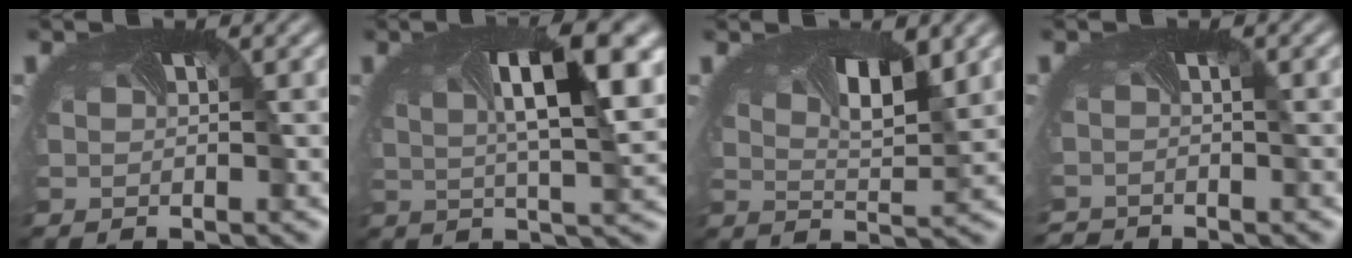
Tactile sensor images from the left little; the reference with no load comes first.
{"total": 9.0, "force": [2.3, 2.6, 8.4], "torque": [-0.127, 0.003, 0.037]}
{"total": 4.6, "force": [2.1, 1.6, 3.7], "torque": [-0.055, 0.004, 0.027]}
{"total": 2.1, "force": [-2.0, 0.3, 0.2], "torque": [-0.003, -0.014, -0.039]}